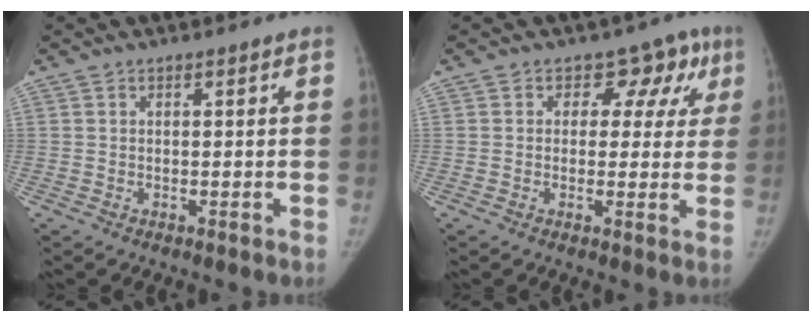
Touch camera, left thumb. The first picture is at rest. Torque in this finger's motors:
{"motor_torque": [0.52, 0.52, 0.10, 0.18, -0.02]}